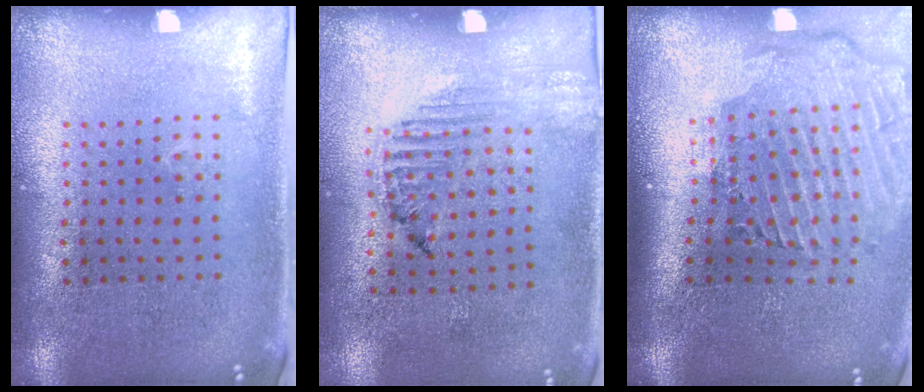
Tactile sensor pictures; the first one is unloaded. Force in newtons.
{"total": 1.2, "press": 1.2, "slide": 0.2}
{"total": 3.0, "press": 2.2, "slide": 2.0}